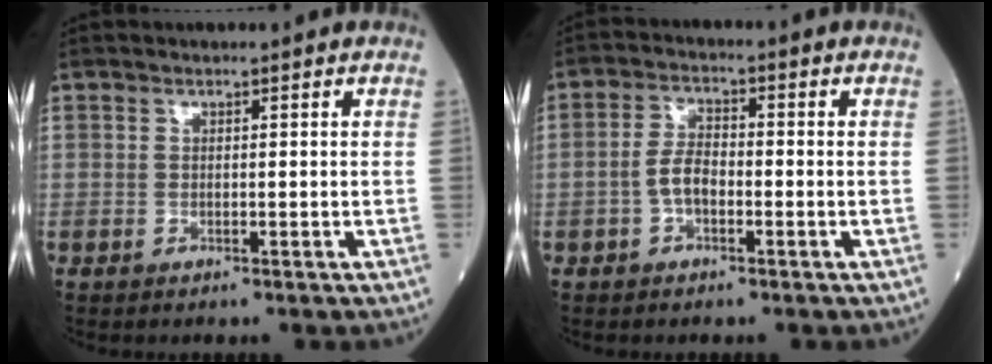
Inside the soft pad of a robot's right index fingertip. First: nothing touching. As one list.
[{"total": 3.7, "force": [-1.2, 2.3, 2.6], "torque": [-0.049, 0.013, -0.026]}]